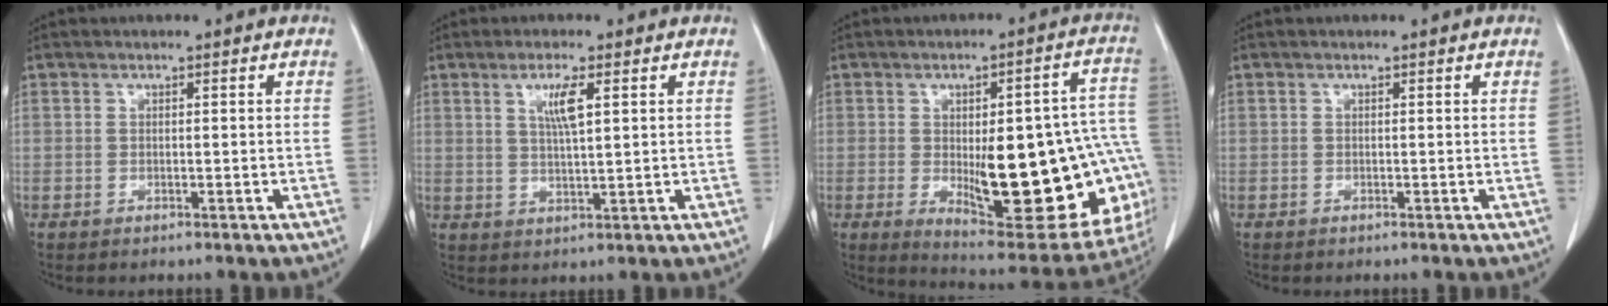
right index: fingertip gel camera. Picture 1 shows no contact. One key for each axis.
{"total": 4.3, "fx": 1.7, "fy": 0.3, "fz": 4.0, "tx": -0.076, "ty": -0.002, "tz": 0.032}
{"total": 25.9, "fx": -3.9, "fy": 7.9, "fz": 24.3, "tx": -0.236, "ty": 0.014, "tz": -0.025}
{"total": 0.0}